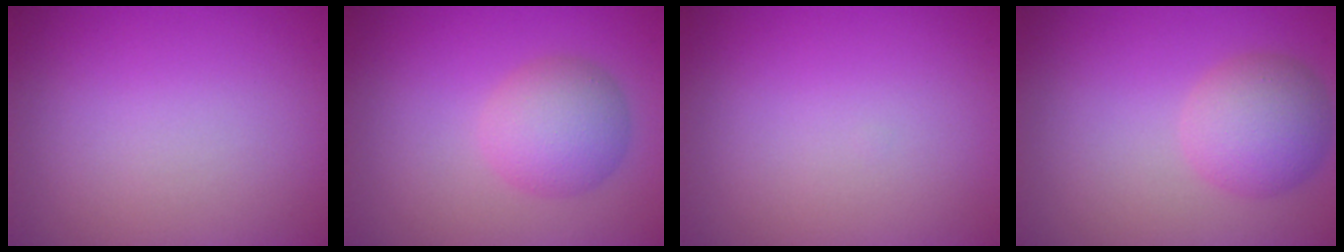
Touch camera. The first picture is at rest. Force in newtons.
{"total": 4.1, "press": 4.1, "slide": 0.1}
{"total": 0.0}
{"total": 4.2, "press": 4.2, "slide": 0.4}